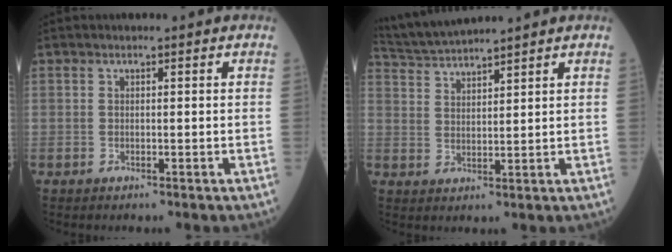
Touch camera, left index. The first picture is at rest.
{"total": 6.6, "force": [6.3, -1.1, 1.6], "torque": [-0.043, 0.018, 0.128]}